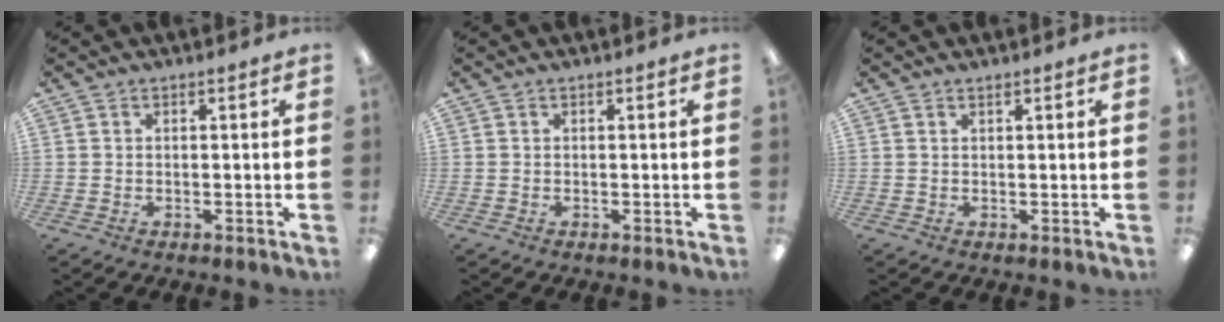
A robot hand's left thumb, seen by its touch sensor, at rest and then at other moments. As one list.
[{"total": 0.0}, {"total": 0.8, "force": [0.7, 0.2, 0.4], "torque": [-0.008, 0.001, 0.012]}]